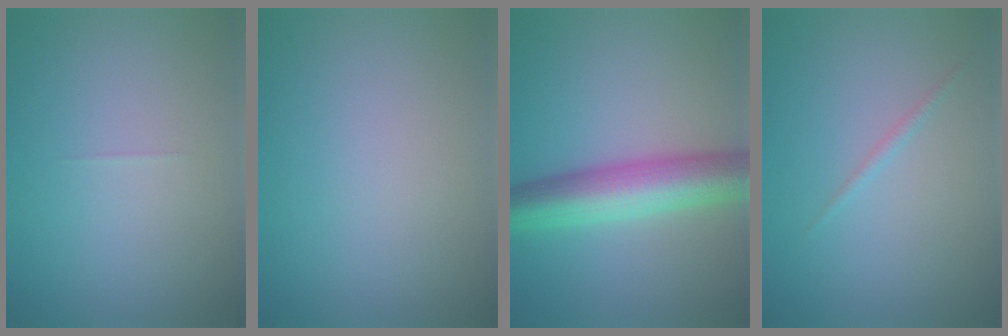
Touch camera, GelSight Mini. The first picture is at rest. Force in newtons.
{"total": 0.0}
{"total": 7.8, "press": 7.8, "slide": 0.1}
{"total": 0.7, "press": 0.7, "slide": 0.0}